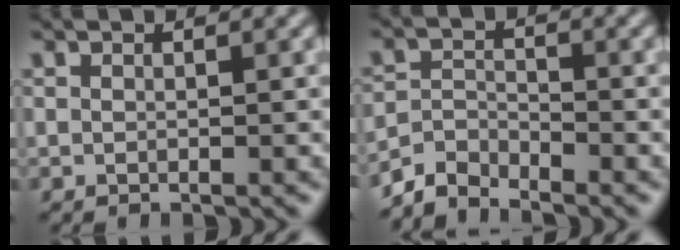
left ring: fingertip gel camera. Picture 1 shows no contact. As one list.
[{"total": 3.1, "force": [-2.9, 0.9, 0.5], "torque": [-0.007, 0.004, -0.067]}]